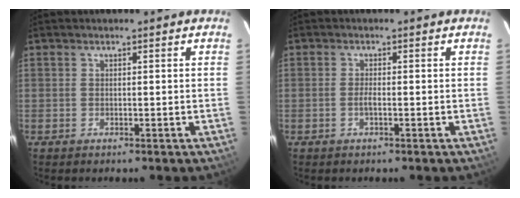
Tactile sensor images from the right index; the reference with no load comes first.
{"total": 1.3, "force": [-0.5, 0.1, 1.2], "torque": [-0.025, 0.001, -0.010]}